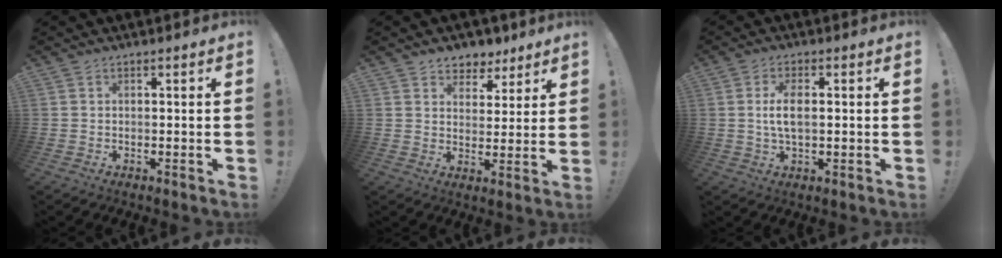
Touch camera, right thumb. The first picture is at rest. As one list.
[{"total": 6.6, "force": [4.7, 4.6, 0.9], "torque": [-0.002, -0.038, 0.090]}, {"total": 6.2, "force": [0.2, 2.7, 5.6], "torque": [-0.105, -0.002, 0.000]}]